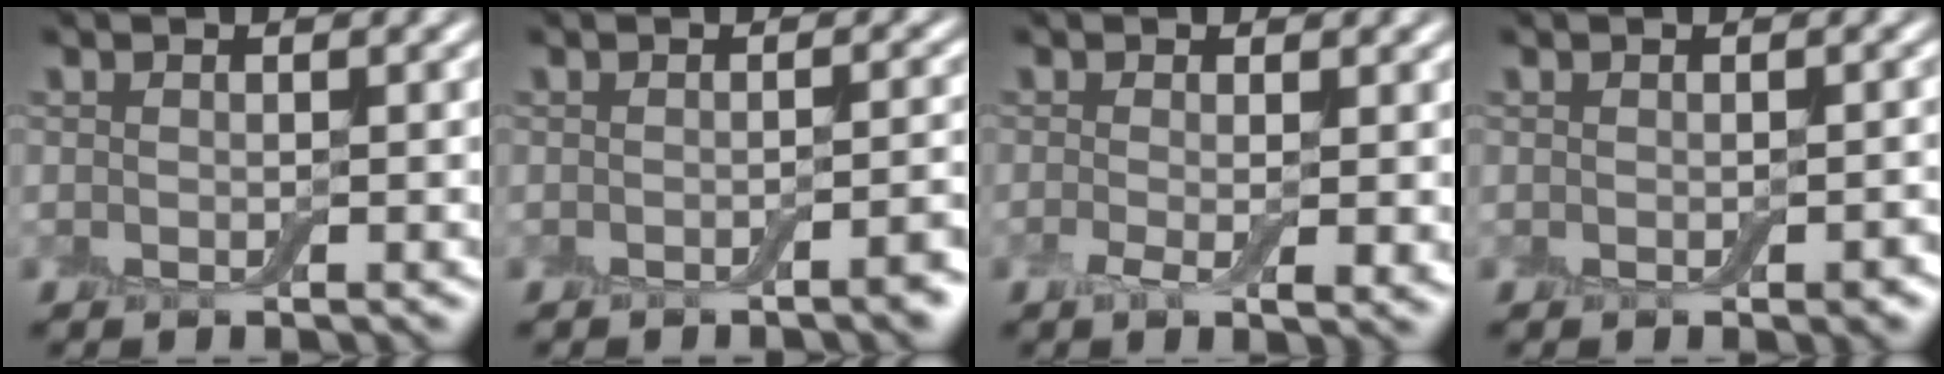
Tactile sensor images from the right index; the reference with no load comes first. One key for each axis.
{"total": 1.9, "fx": -1.0, "fy": 0.5, "fz": 1.6, "tx": -0.015, "ty": 0.004, "tz": -0.018}
{"total": 2.8, "fx": -0.2, "fy": 0.7, "fz": 2.7, "tx": -0.049, "ty": -0.009, "tz": -0.007}
{"total": 1.2, "fx": -0.4, "fy": 0.5, "fz": 1.0, "tx": -0.017, "ty": -0.002, "tz": -0.003}